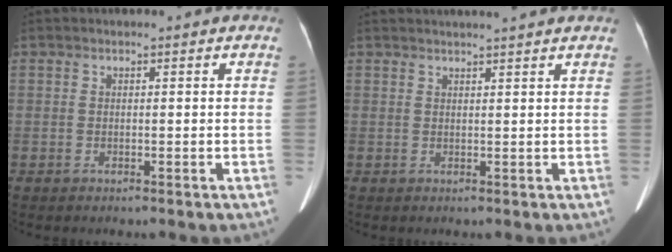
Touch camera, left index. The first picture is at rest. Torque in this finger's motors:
{"motor_torque": [0.09, -0.11, 0.07, 0.07]}